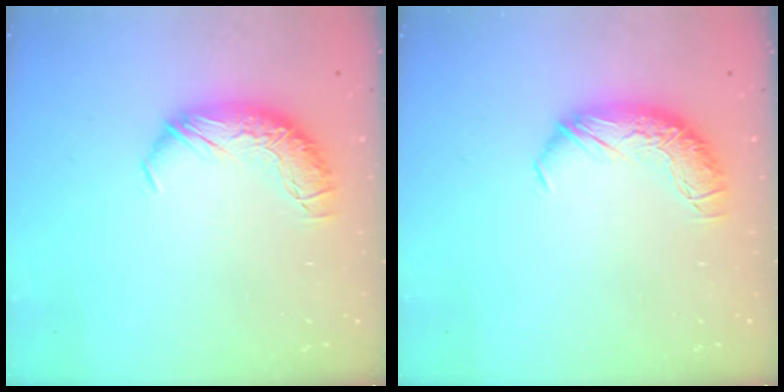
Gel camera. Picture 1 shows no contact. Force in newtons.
{"total": 0.0}